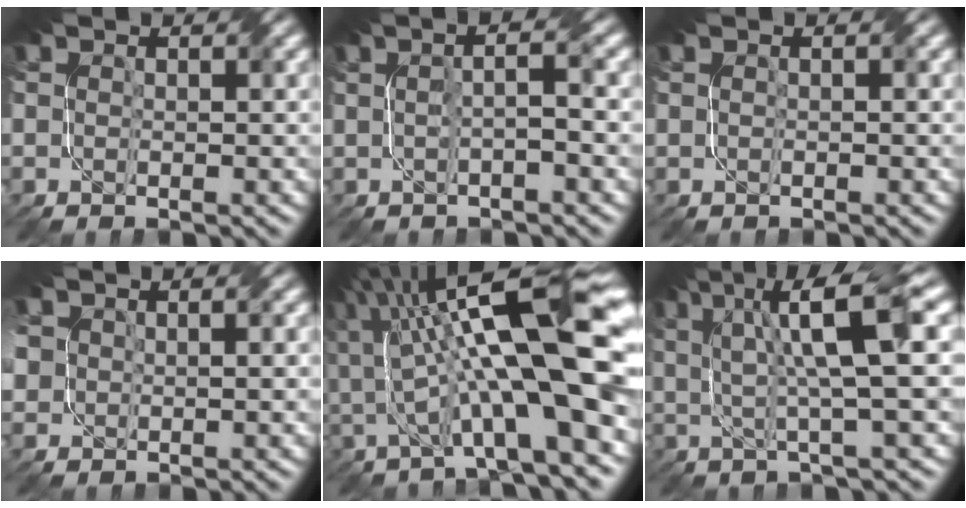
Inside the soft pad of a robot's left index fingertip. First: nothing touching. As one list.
[{"total": 2.7, "force": [0.4, 0.6, 2.6], "torque": [-0.029, 0.011, -0.004]}, {"total": 0.0}, {"total": 4.2, "force": [1.2, 3.4, 2.3], "torque": [-0.049, 0.024, 0.015]}, {"total": 12.8, "force": [1.3, 2.9, 12.4], "torque": [-0.194, 0.027, 0.022]}, {"total": 7.4, "force": [2.5, 1.2, 6.9], "torque": [-0.112, 0.015, 0.038]}]